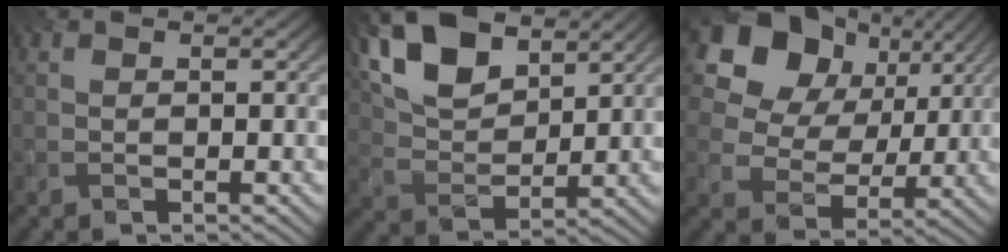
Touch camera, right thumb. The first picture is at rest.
{"total": 13.0, "force": [7.1, 6.7, 8.5], "torque": [-0.204, 0.025, 0.135]}
{"total": 15.8, "force": [7.7, 11.4, 7.8], "torque": [-0.197, 0.050, 0.130]}